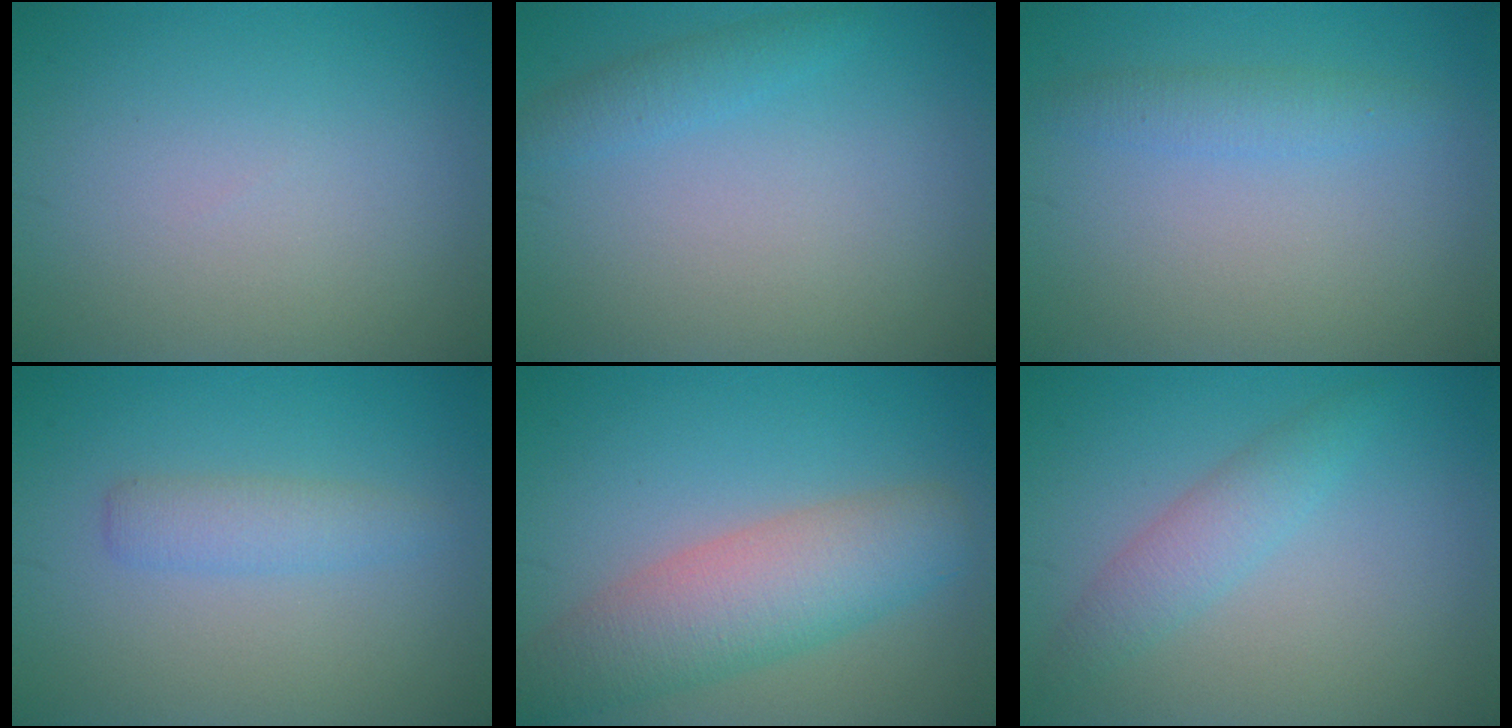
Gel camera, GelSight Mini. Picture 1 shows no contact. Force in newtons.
{"total": 1.6, "press": 1.6, "slide": 0.1}
{"total": 1.8, "press": 1.8, "slide": 0.1}
{"total": 2.1, "press": 2.1, "slide": 0.1}
{"total": 6.4, "press": 6.4, "slide": 0.4}
{"total": 2.5, "press": 2.5, "slide": 0.1}